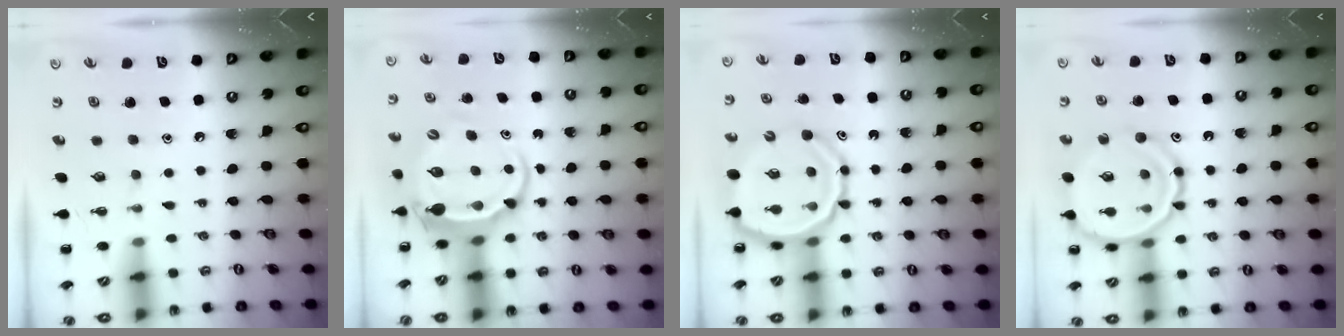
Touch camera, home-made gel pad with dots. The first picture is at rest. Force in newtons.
{"total": 5.9, "press": 5.7, "slide": 1.1}
{"total": 13.8, "press": 13.2, "slide": 3.9}
{"total": 15.2, "press": 15.1, "slide": 1.7}